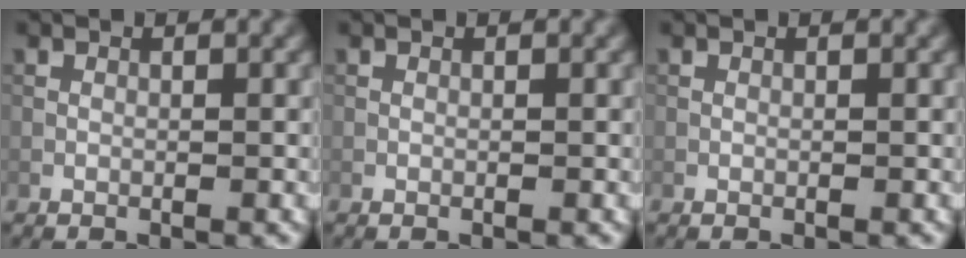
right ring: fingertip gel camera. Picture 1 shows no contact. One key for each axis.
{"total": 0.0}
{"total": 0.0}